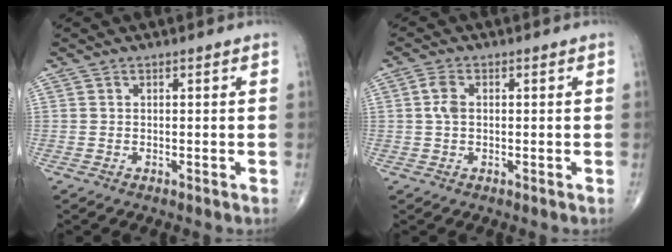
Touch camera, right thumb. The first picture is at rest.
{"total": 2.8, "force": [0.2, 1.7, 2.3], "torque": [-0.051, 0.005, 0.001]}